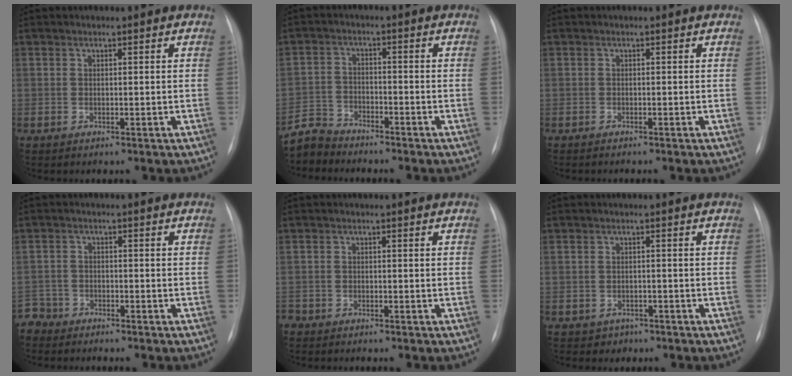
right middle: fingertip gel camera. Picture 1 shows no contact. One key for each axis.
{"total": 4.6, "fx": -4.5, "fy": 0.8, "fz": -0.9, "tx": 0.018, "ty": -0.006, "tz": -0.089}
{"total": 0.7, "fx": -0.7, "fy": 0.0, "fz": 0.2, "tx": -0.007, "ty": -0.003, "tz": -0.011}
{"total": 3.7, "fx": -3.4, "fy": 1.2, "fz": -0.9, "tx": 0.019, "ty": -0.004, "tz": -0.071}
{"total": 2.3, "fx": -2.1, "fy": 0.9, "fz": 0.4, "tx": -0.005, "ty": -0.003, "tz": -0.035}
{"total": 2.0, "fx": -1.3, "fy": 1.5, "fz": -0.3, "tx": 0.000, "ty": 0.008, "tz": -0.020}